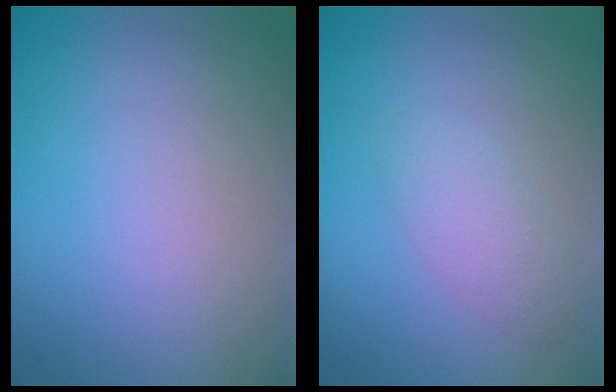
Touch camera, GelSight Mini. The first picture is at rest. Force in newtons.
{"total": 2.2, "press": 2.2, "slide": 0.2}